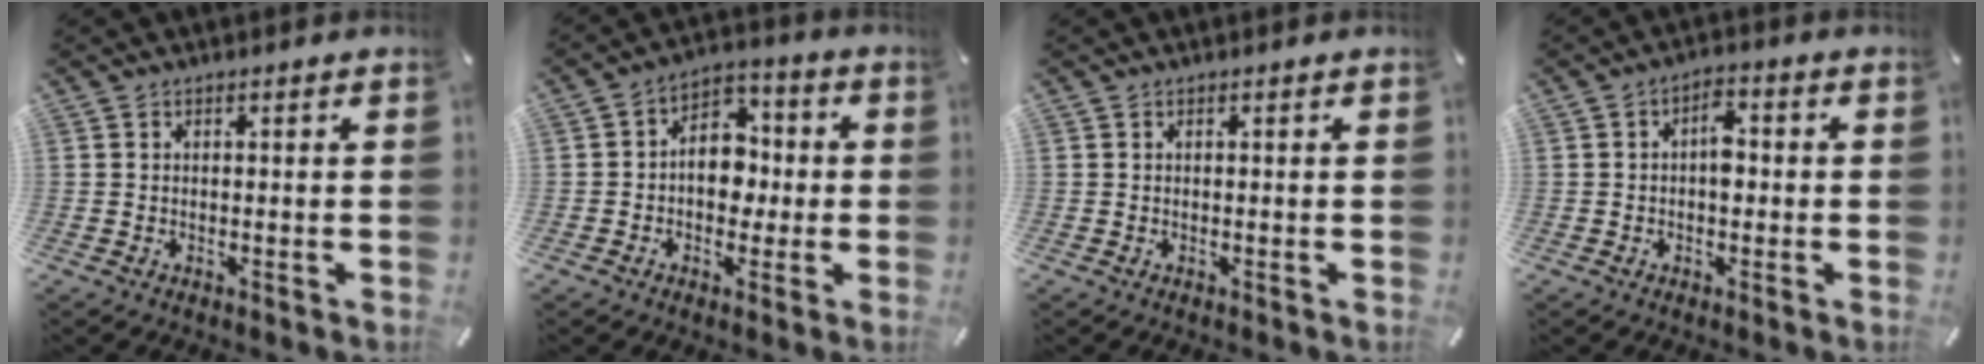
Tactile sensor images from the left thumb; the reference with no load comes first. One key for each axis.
{"total": 8.3, "fx": -1.2, "fy": 6.6, "fz": 4.8, "tx": -0.084, "ty": 0.015, "tz": -0.023}
{"total": 0.0}
{"total": 4.4, "fx": -0.2, "fy": 2.6, "fz": 3.5, "tx": -0.052, "ty": 0.007, "tz": -0.008}